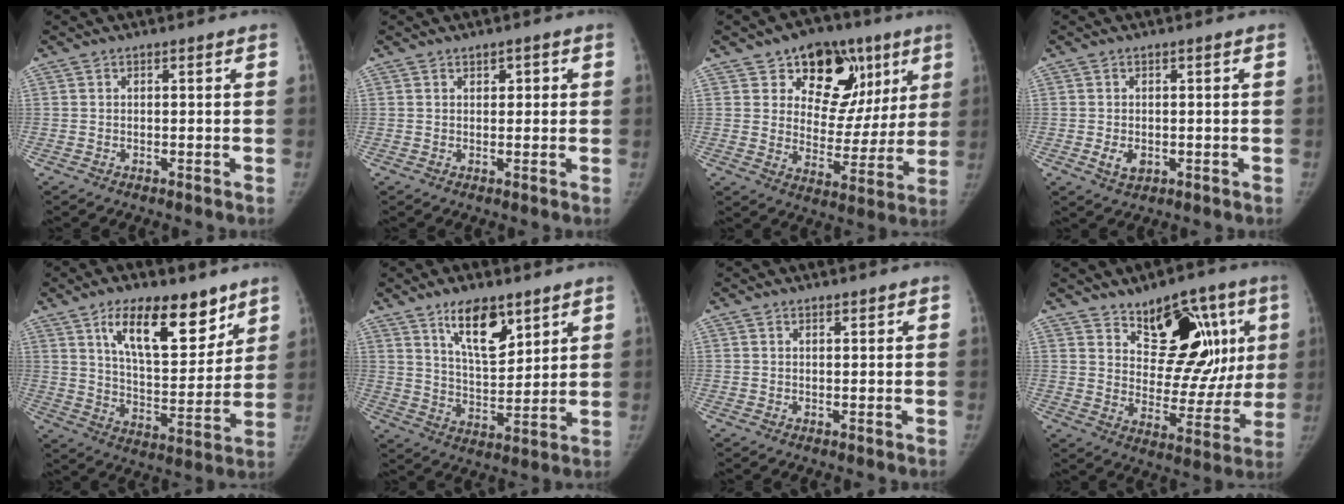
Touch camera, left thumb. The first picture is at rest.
{"total": 1.7, "force": [0.7, 1.2, 0.9], "torque": [-0.001, -0.001, 0.008]}
{"total": 18.4, "force": [9.3, 12.4, 9.9], "torque": [-0.068, -0.023, 0.136]}
{"total": 2.9, "force": [-0.6, 2.0, 2.0], "torque": [-0.031, -0.003, -0.005]}
{"total": 17.2, "force": [10.3, 7.6, 11.5], "torque": [-0.130, -0.063, 0.175]}
{"total": 11.6, "force": [7.1, 5.0, 7.7], "torque": [-0.103, -0.052, 0.130]}
{"total": 0.9, "force": [0.8, 0.4, 0.3], "torque": [-0.002, -0.005, 0.011]}
{"total": 19.0, "force": [8.2, 11.2, 13.0], "torque": [-0.100, -0.038, 0.122]}